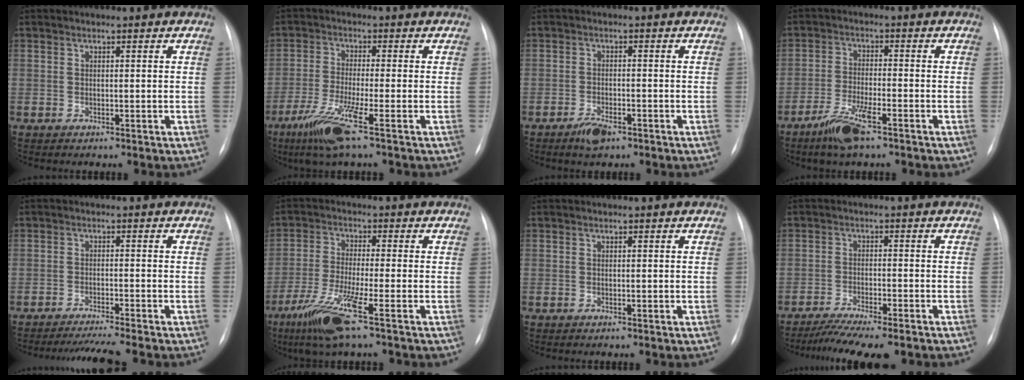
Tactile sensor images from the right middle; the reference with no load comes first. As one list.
[{"total": 7.8, "force": [-4.4, -0.4, 6.5], "torque": [-0.135, -0.025, -0.087]}, {"total": 3.2, "force": [-2.2, 1.2, 1.9], "torque": [-0.042, -0.002, -0.037]}, {"total": 6.6, "force": [-4.4, 1.3, 4.7], "torque": [-0.105, -0.011, -0.080]}, {"total": 5.6, "force": [-5.0, -1.3, 2.2], "torque": [-0.032, -0.017, -0.080]}, {"total": 9.3, "force": [-5.2, -0.2, 7.7], "torque": [-0.163, -0.028, -0.100]}, {"total": 0.0}, {"total": 9.4, "force": [-7.8, 1.0, 5.2], "torque": [-0.079, -0.015, -0.120]}]